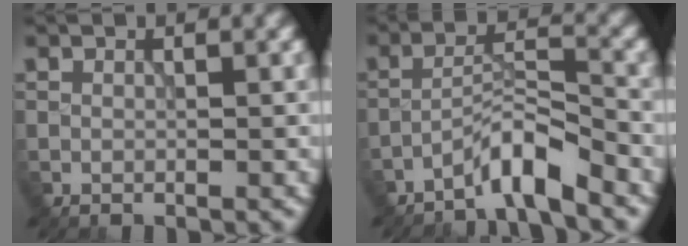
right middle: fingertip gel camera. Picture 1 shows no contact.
{"total": 3.9, "force": [-3.2, 0.3, 2.2], "torque": [-0.037, 0.014, -0.067]}